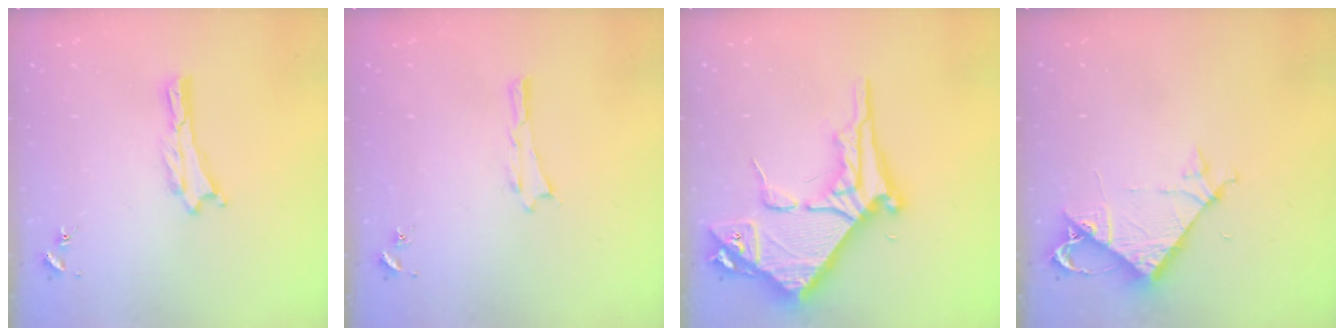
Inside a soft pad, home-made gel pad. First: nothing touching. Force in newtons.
{"total": 0.0}
{"total": 10.5, "press": 10.4, "slide": 1.2}
{"total": 6.0, "press": 6.0, "slide": 0.4}